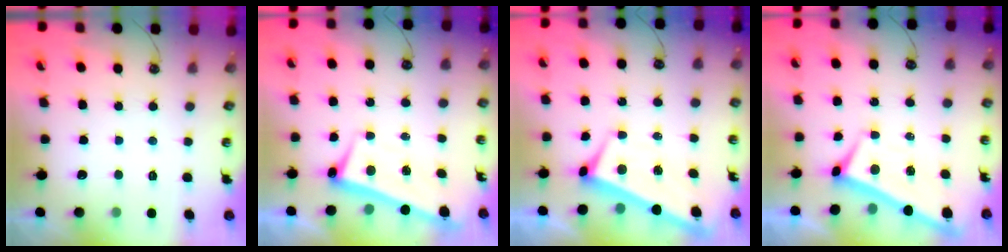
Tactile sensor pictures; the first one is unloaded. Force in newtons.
{"total": 2.6, "press": 2.4, "slide": 0.8}
{"total": 1.0, "press": 0.7, "slide": 0.8}
{"total": 2.2, "press": 2.2, "slide": 0.3}